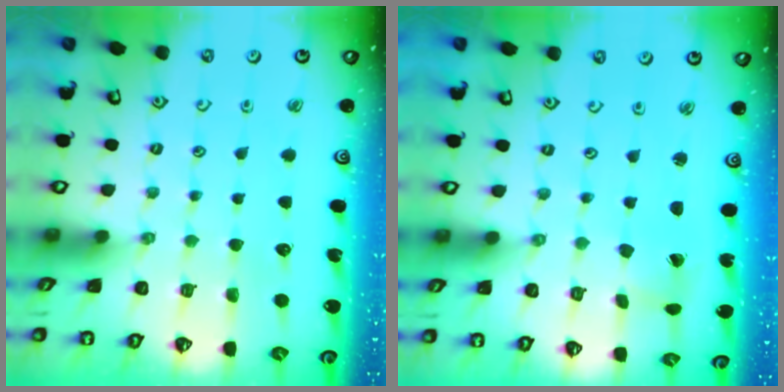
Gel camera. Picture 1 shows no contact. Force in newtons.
{"total": 1.6, "press": 1.6, "slide": 0.2}